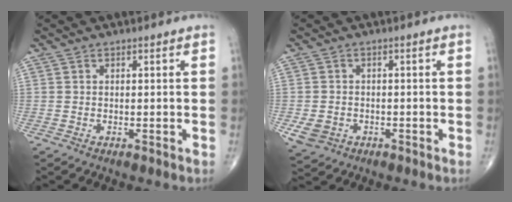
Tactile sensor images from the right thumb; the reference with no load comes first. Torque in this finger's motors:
{"motor_torque": [1.37, 1.28, 0.10, -0.33, 0.00]}